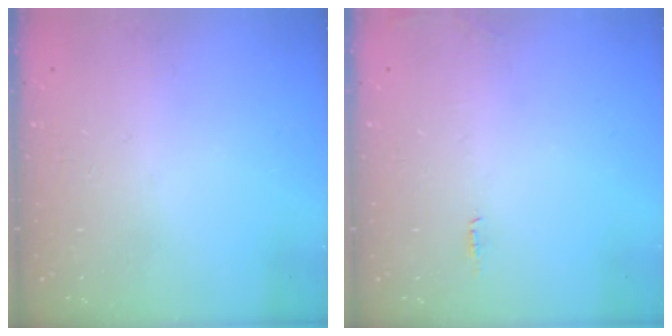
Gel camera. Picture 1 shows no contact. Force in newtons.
{"total": 9.1, "press": 5.4, "slide": 7.3}